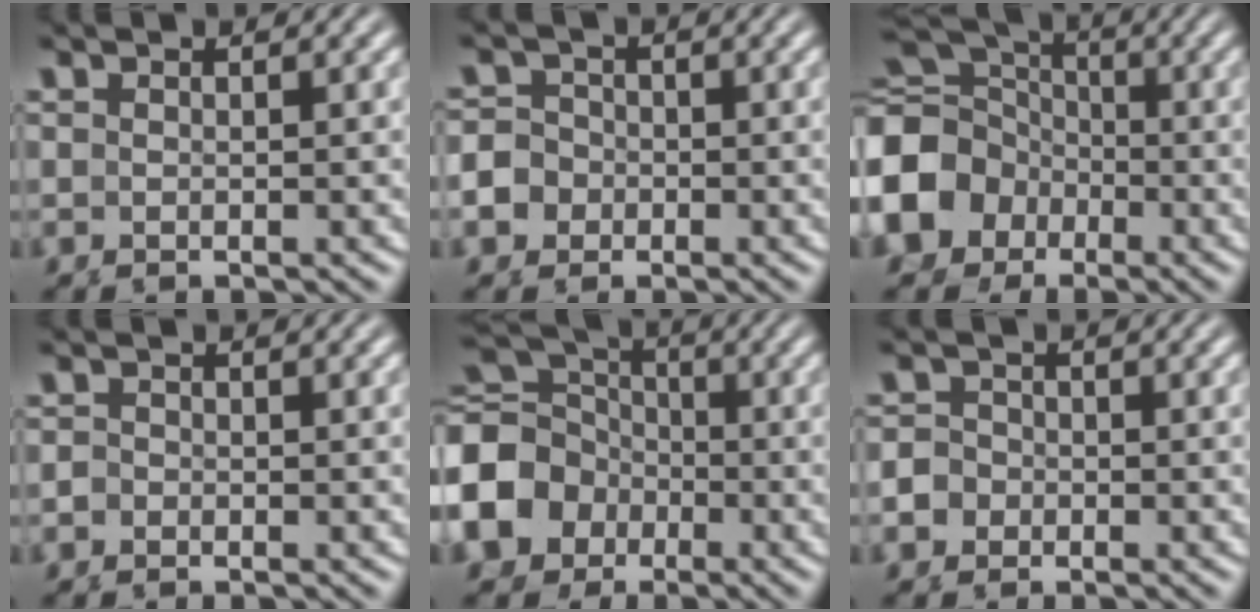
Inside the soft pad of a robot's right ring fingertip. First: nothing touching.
{"total": 3.1, "force": [-0.7, 2.9, 0.7], "torque": [-0.015, -0.002, -0.014]}
{"total": 10.5, "force": [0.4, 9.4, 4.7], "torque": [-0.098, -0.007, -0.003]}
{"total": 0.6, "force": [-0.3, 0.5, -0.2], "torque": [0.007, 0.004, -0.010]}
{"total": 9.0, "force": [0.2, 8.1, 4.0], "torque": [-0.091, -0.015, 0.001]}
{"total": 1.9, "force": [-0.6, 1.8, 0.2], "torque": [-0.002, 0.003, -0.014]}